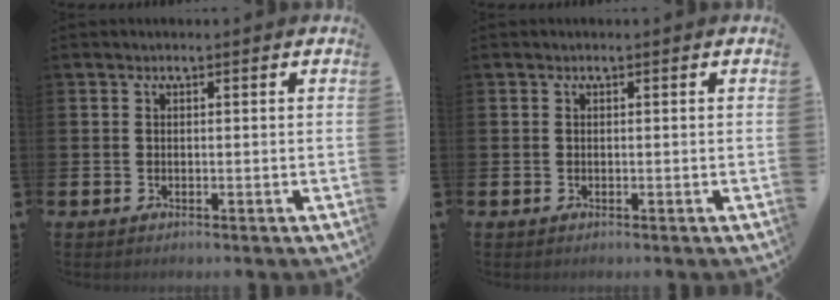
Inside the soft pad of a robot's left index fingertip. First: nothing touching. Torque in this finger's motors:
{"motor_torque": [0.00, 0.00, 0.00, 0.00]}